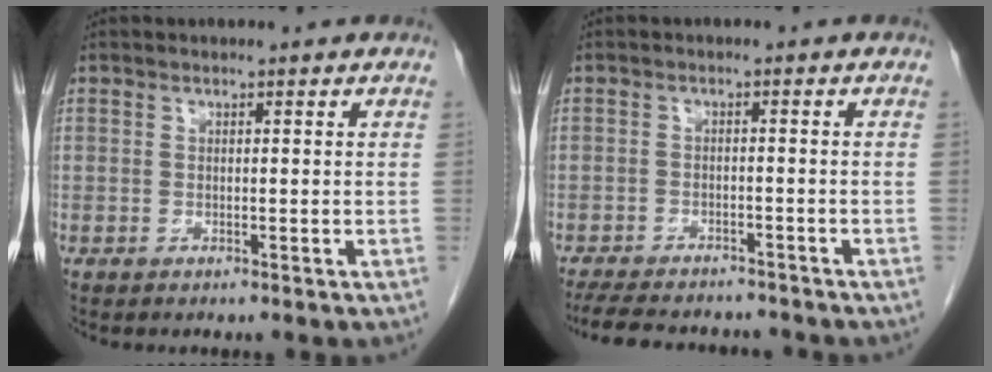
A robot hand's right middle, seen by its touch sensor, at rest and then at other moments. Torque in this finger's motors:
{"motor_torque": [0.16, -0.15, 0.03, 0.03]}